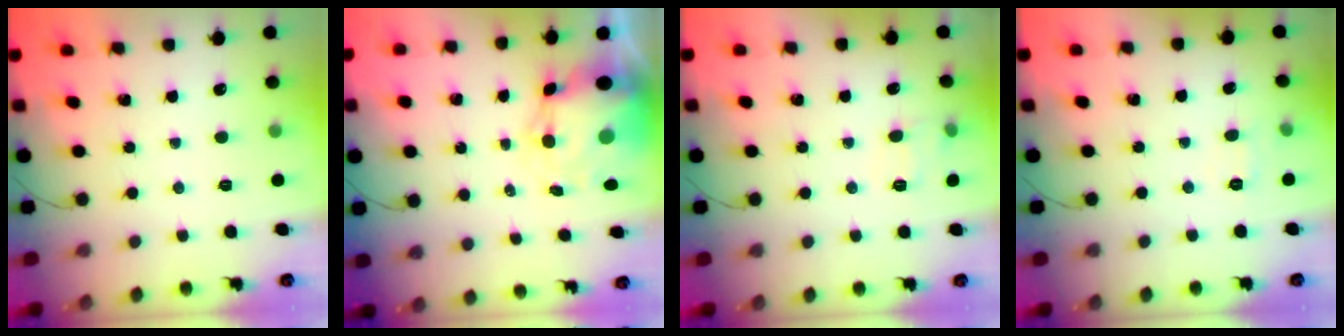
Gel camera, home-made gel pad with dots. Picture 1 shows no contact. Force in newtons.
{"total": 9.4, "press": 9.1, "slide": 2.3}
{"total": 5.9, "press": 5.6, "slide": 1.9}
{"total": 6.1, "press": 6.0, "slide": 1.4}